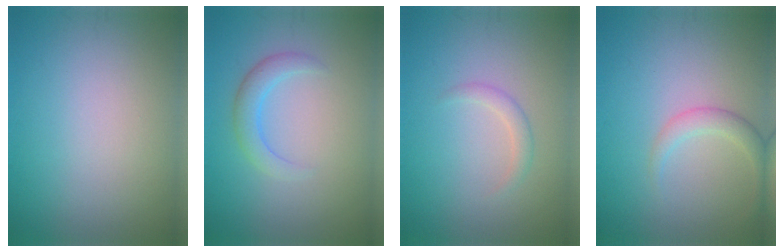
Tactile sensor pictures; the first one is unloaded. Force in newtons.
{"total": 2.3, "press": 2.3, "slide": 0.1}
{"total": 1.3, "press": 1.3, "slide": 0.1}
{"total": 2.0, "press": 2.0, "slide": 0.0}